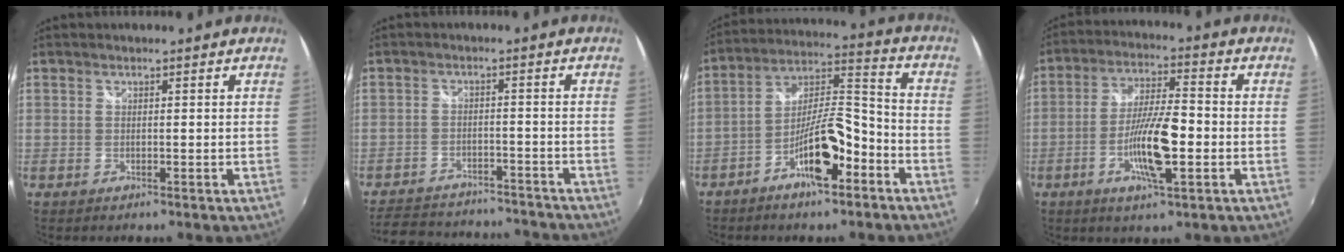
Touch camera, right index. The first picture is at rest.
{"total": 18.5, "force": [-16.2, 6.2, 6.4], "torque": [-0.145, 0.023, -0.214]}
{"total": 12.3, "force": [-6.9, 3.6, 9.6], "torque": [-0.174, 0.019, -0.111]}
{"total": 11.0, "force": [-3.2, 2.1, 10.3], "torque": [-0.200, -0.005, -0.060]}